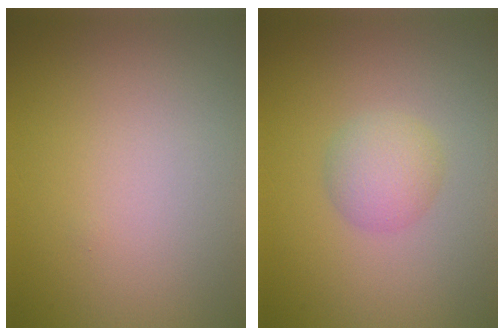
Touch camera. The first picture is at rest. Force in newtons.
{"total": 2.5, "press": 2.5, "slide": 0.1}